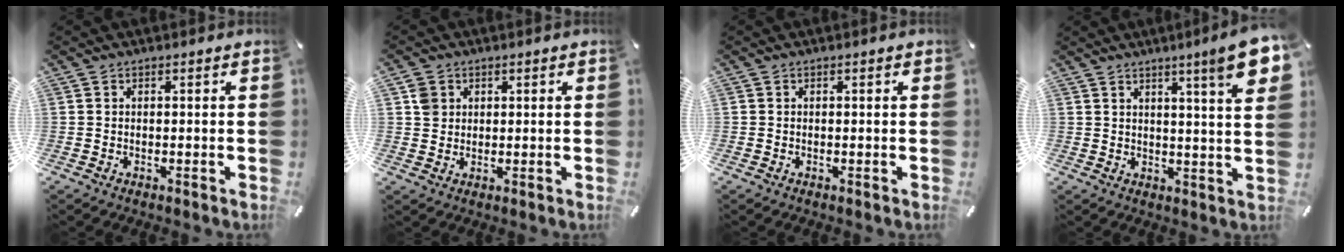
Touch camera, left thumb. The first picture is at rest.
{"total": 3.2, "force": [1.0, 3.1, 0.3], "torque": [0.003, 0.000, 0.015]}
{"total": 0.0}
{"total": 10.2, "force": [6.0, 0.8, 8.2], "torque": [-0.117, -0.035, 0.092]}